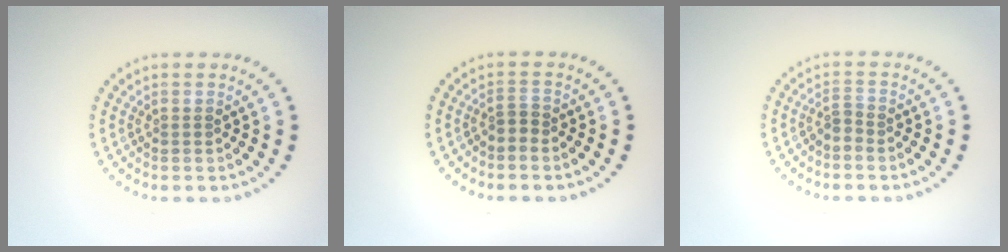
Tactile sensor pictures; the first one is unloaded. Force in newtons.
{"total": 1.3, "press": 0.9, "slide": 0.9}
{"total": 1.1, "press": 0.6, "slide": 0.9}